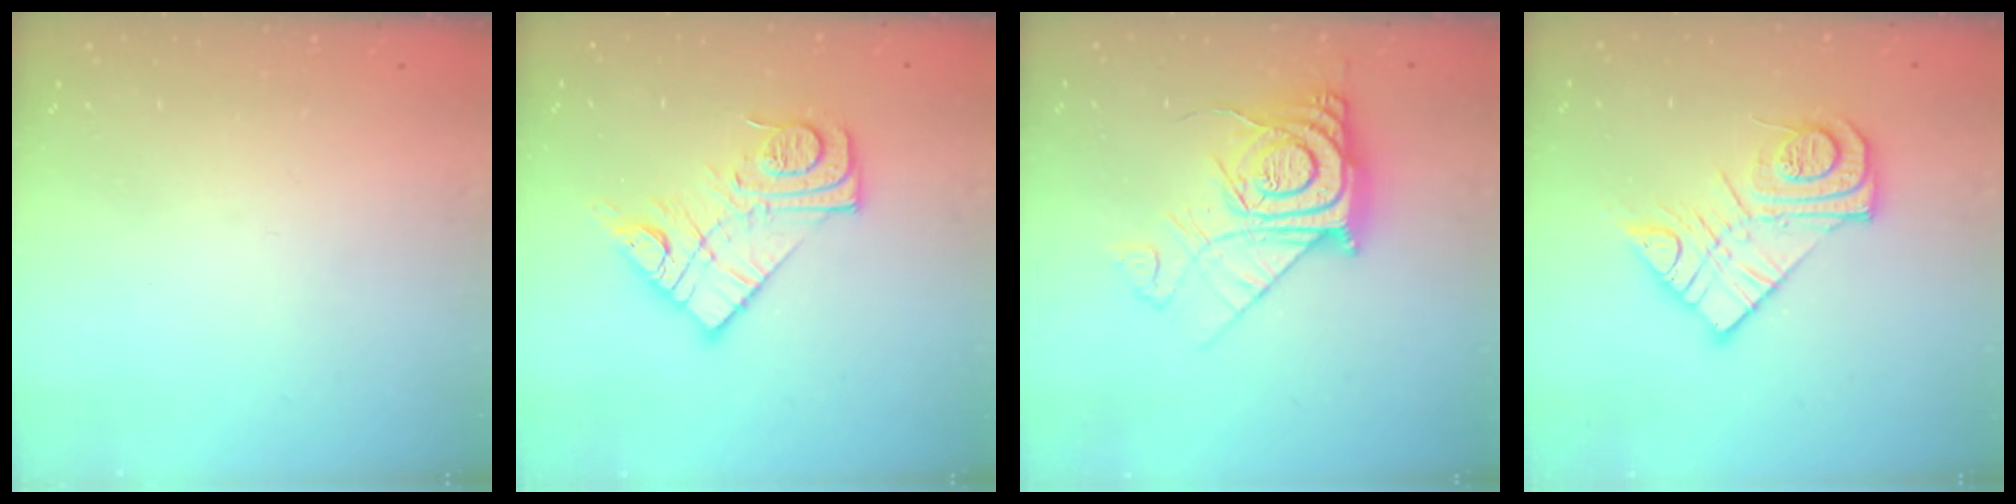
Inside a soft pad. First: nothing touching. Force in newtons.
{"total": 14.6, "press": 14.5, "slide": 0.8}
{"total": 15.1, "press": 15.0, "slide": 1.4}
{"total": 14.1, "press": 14.1, "slide": 1.0}